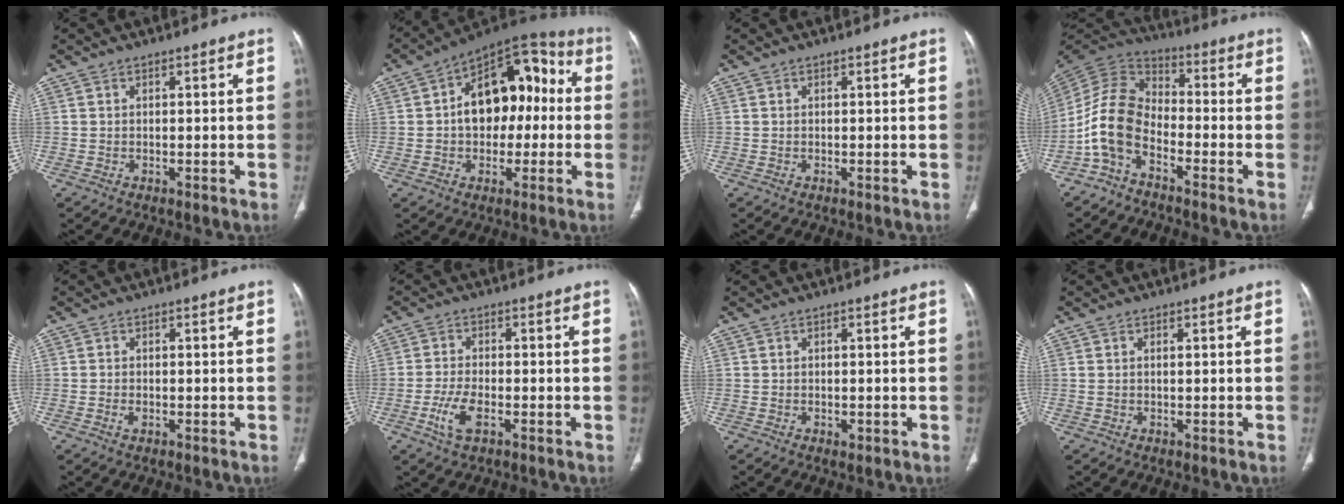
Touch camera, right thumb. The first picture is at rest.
{"total": 17.3, "force": [0.5, 11.2, 13.2], "torque": [-0.144, 0.050, 0.001]}
{"total": 0.0}
{"total": 10.5, "force": [-4.7, 6.3, 7.0], "torque": [-0.141, 0.059, -0.108]}
{"total": 1.2, "force": [-0.5, 0.8, 0.9], "torque": [-0.019, 0.001, -0.009]}
{"total": 5.4, "force": [-2.2, 2.4, 4.3], "torque": [-0.097, 0.007, -0.042]}
{"total": 1.0, "force": [-0.3, 0.7, 0.6], "torque": [-0.007, -0.001, -0.003]}
{"total": 0.6, "force": [0.1, 0.3, 0.5], "torque": [-0.021, 0.006, 0.006]}